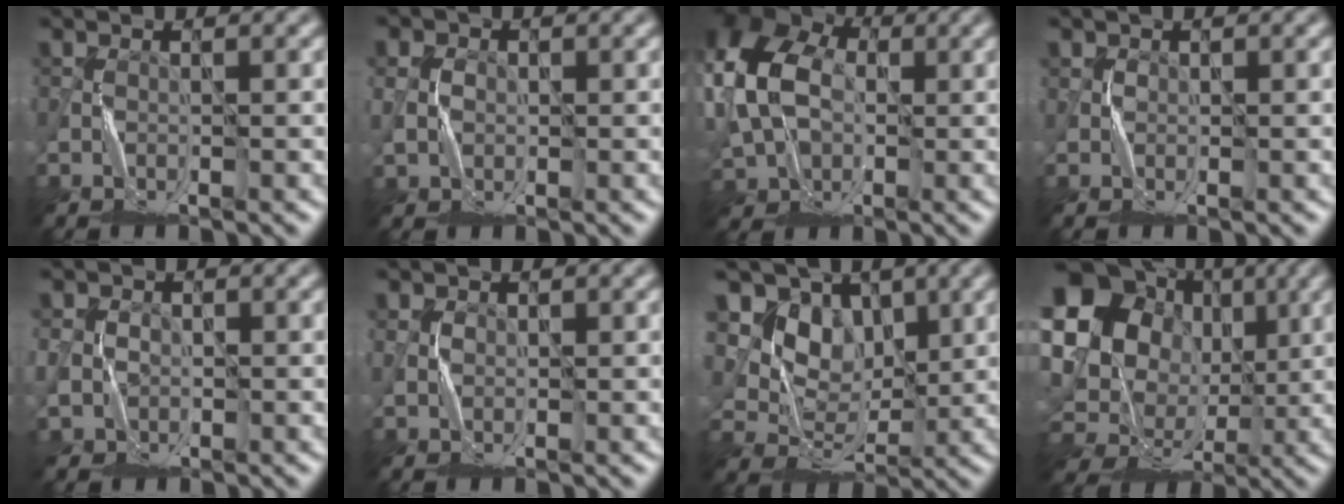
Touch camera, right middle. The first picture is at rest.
{"total": 1.2, "force": [0.7, 0.9, -0.2], "torque": [-0.005, -0.002, 0.016]}
{"total": 12.4, "force": [1.8, 9.0, 8.2], "torque": [-0.174, 0.003, 0.028]}
{"total": 1.4, "force": [0.5, -0.5, -1.2], "torque": [0.029, -0.002, 0.012]}
{"total": 1.0, "force": [0.3, 0.8, -0.6], "torque": [0.013, -0.007, 0.008]}
{"total": 1.0, "force": [0.7, 0.2, -0.7], "torque": [0.010, -0.003, 0.019]}
{"total": 8.2, "force": [4.8, 6.0, 3.0], "torque": [-0.053, -0.012, 0.093]}
{"total": 16.4, "force": [4.0, 14.5, 6.6], "torque": [-0.188, 0.028, 0.069]}